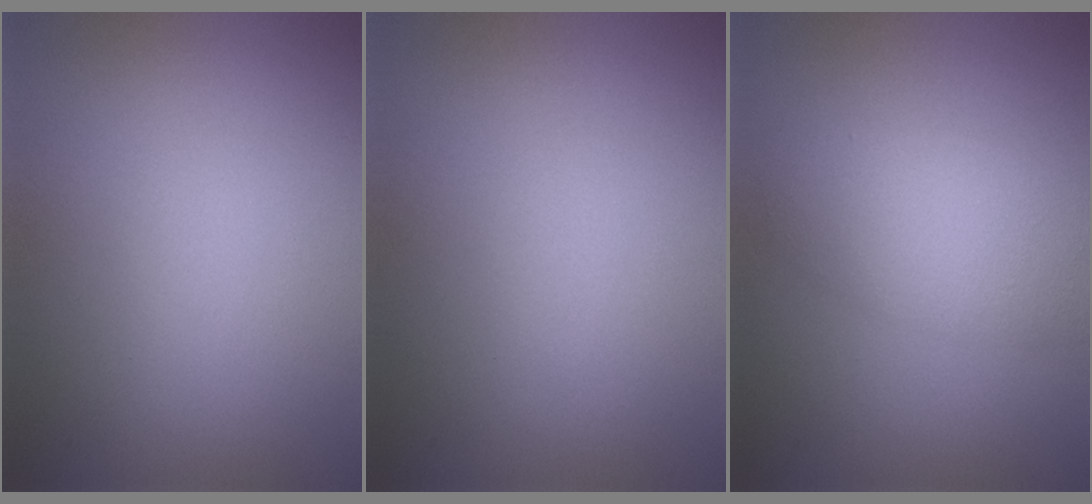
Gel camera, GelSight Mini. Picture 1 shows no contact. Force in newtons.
{"total": 0.0}
{"total": 4.2, "press": 4.2, "slide": 0.2}